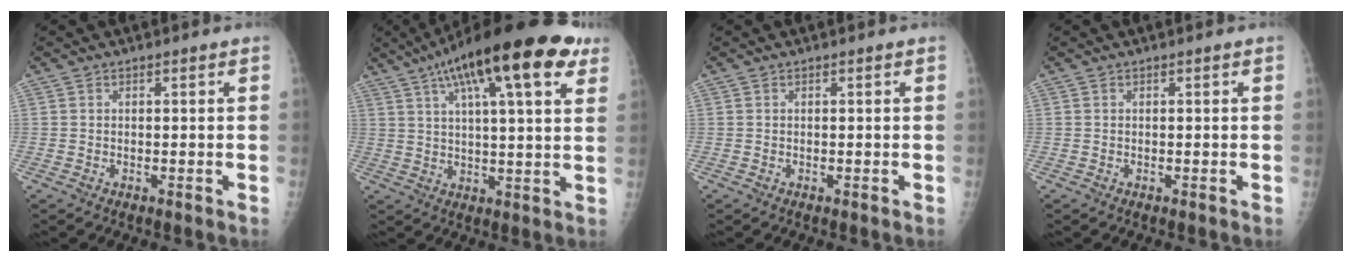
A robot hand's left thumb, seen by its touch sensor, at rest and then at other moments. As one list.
[{"total": 21.9, "force": [11.8, 5.4, 17.6], "torque": [-0.269, 0.001, 0.175]}, {"total": 0.0}, {"total": 0.0}]